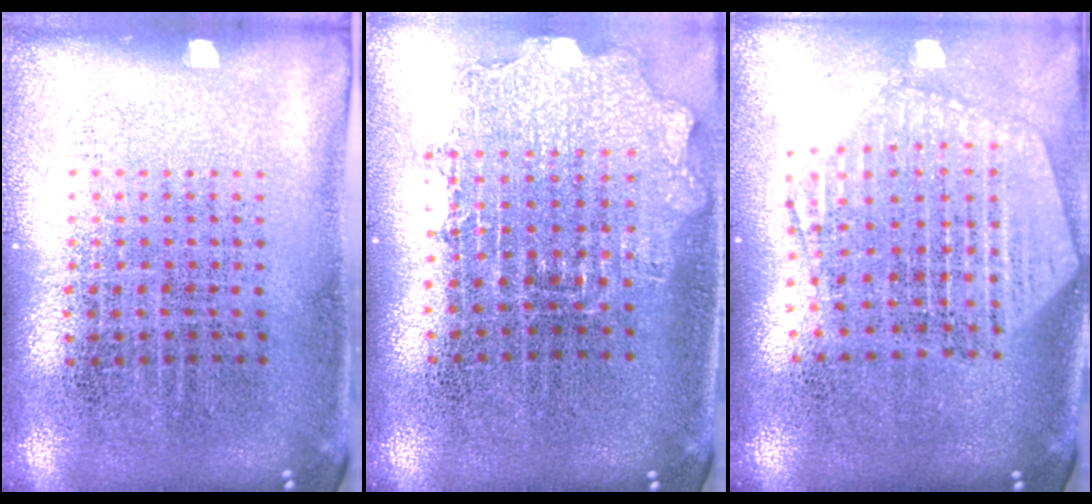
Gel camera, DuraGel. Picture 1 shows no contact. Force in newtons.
{"total": 1.6, "press": 1.3, "slide": 0.8}
{"total": 2.5, "press": 2.1, "slide": 1.3}